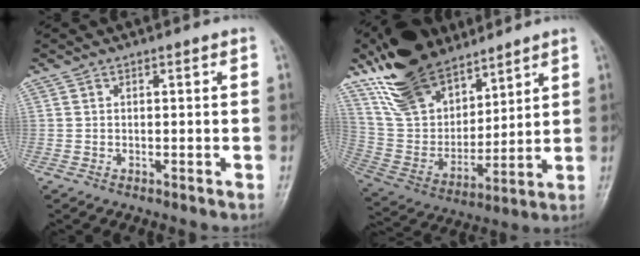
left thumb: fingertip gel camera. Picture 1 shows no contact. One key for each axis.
{"total": 21.4, "fx": 14.8, "fy": 10.8, "fz": 11.2, "tx": -0.159, "ty": -0.058, "tz": 0.280}